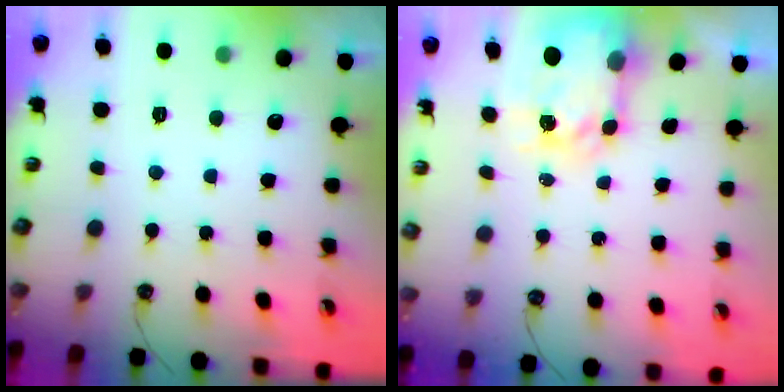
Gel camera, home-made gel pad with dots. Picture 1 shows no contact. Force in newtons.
{"total": 5.7, "press": 5.7, "slide": 0.6}